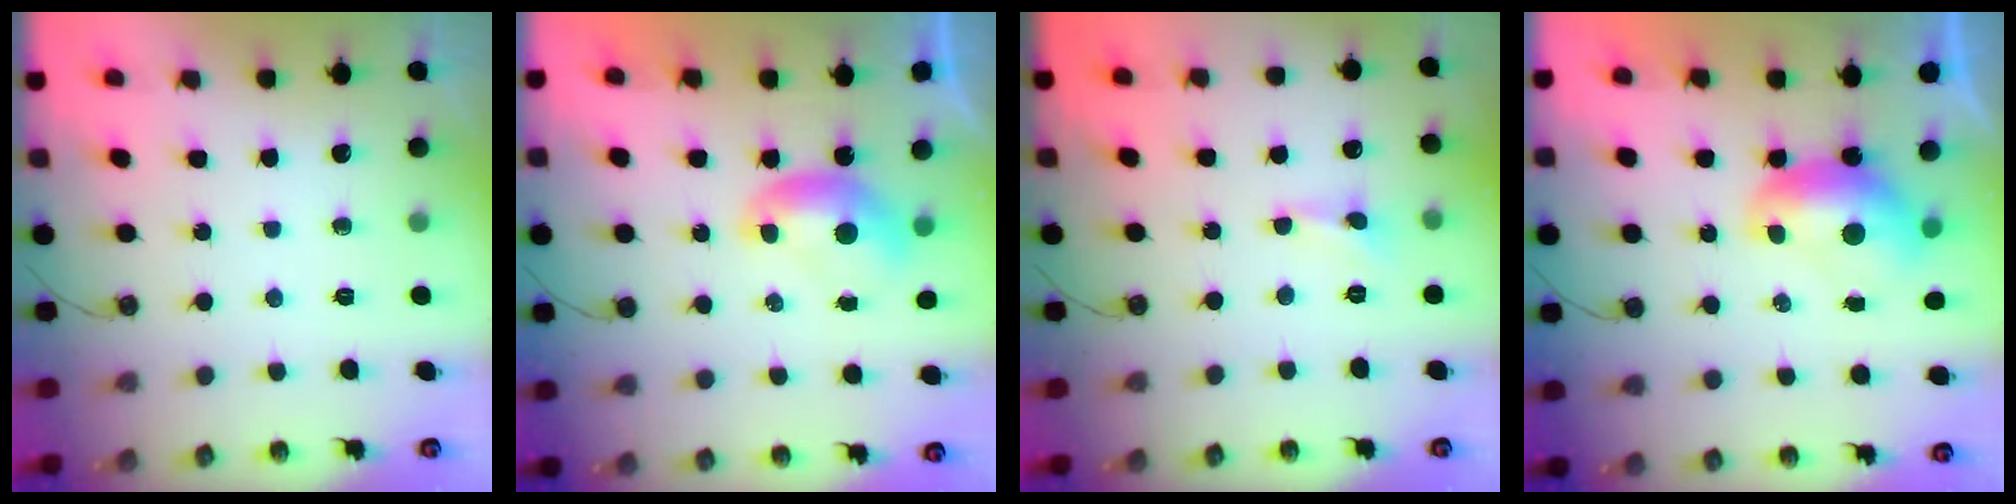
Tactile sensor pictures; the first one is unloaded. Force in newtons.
{"total": 0.0}
{"total": 0.0}
{"total": 1.0, "press": 1.0, "slide": 0.4}